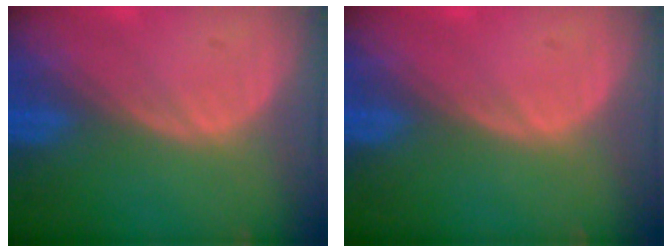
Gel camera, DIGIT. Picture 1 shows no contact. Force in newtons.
{"total": 0.0}